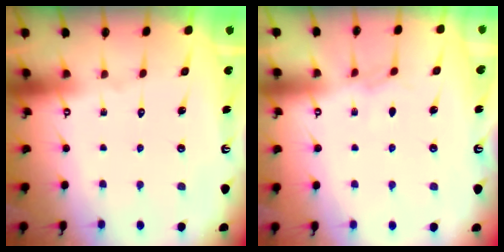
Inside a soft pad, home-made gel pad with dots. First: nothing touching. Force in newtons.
{"total": 3.7, "press": 3.7, "slide": 0.5}